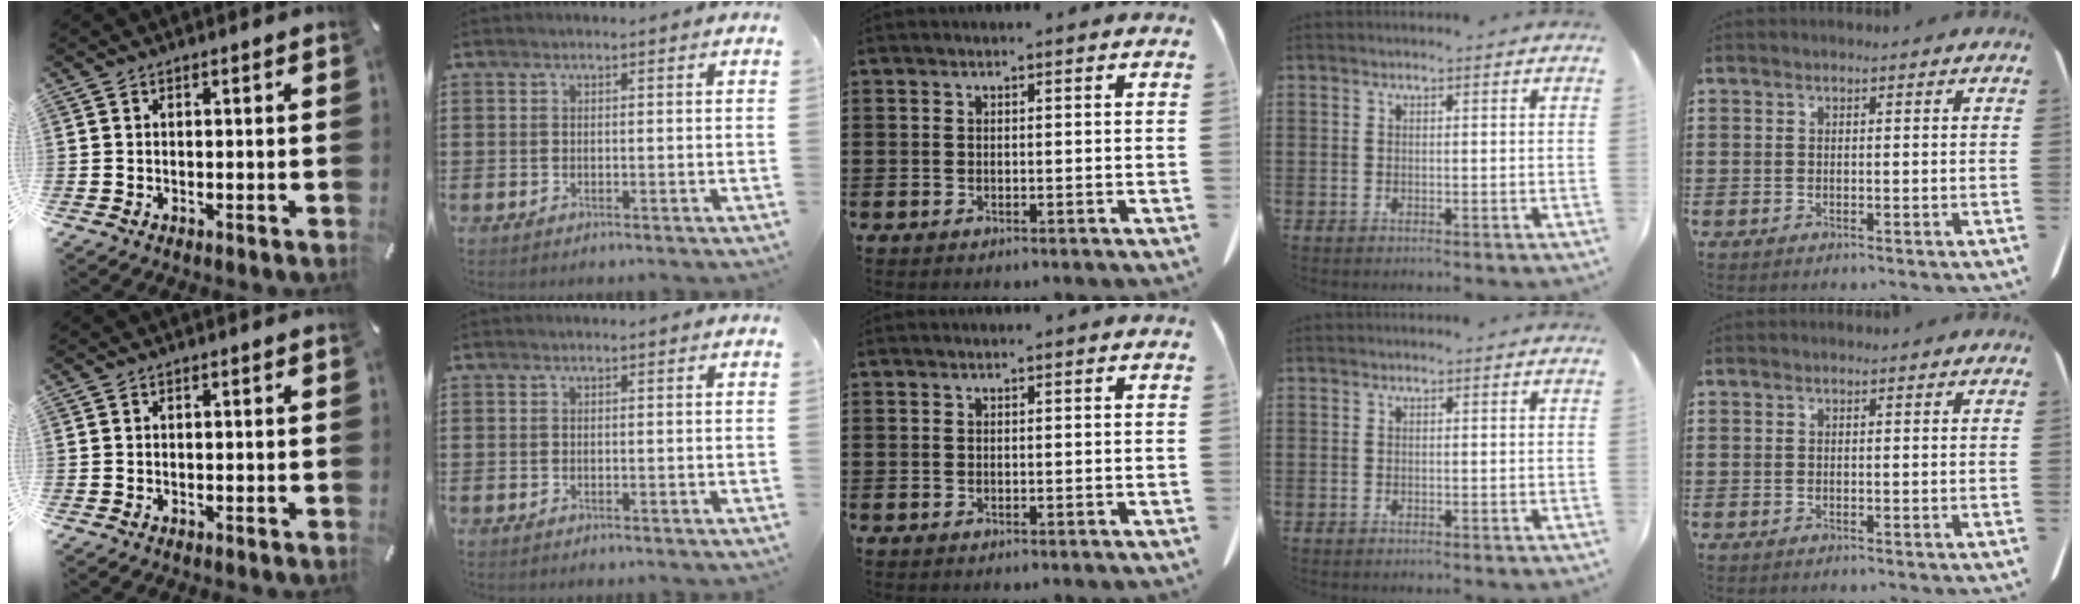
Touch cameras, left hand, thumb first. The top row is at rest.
{}